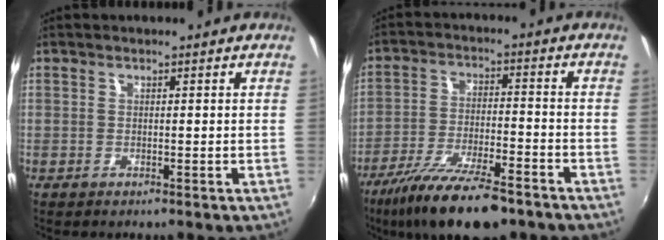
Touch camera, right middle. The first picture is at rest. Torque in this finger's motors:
{"motor_torque": [1.08, -1.05, 0.32, 0.14]}